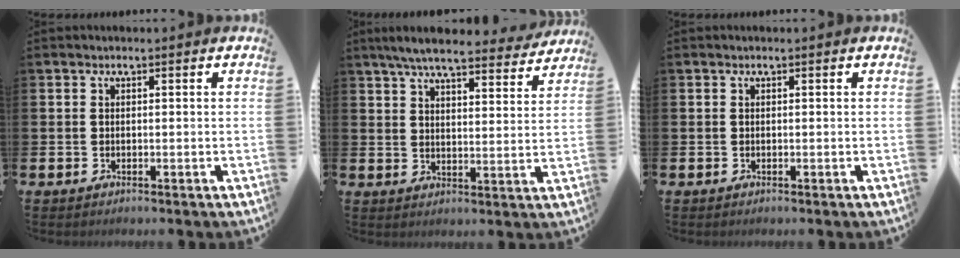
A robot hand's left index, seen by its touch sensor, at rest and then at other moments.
{"total": 6.7, "force": [6.2, 0.9, 2.4], "torque": [-0.059, -0.033, 0.107]}
{"total": 0.0}